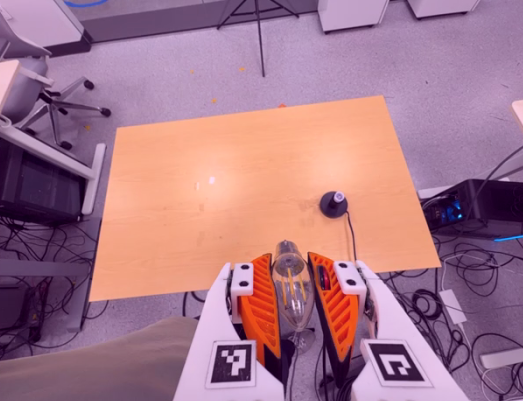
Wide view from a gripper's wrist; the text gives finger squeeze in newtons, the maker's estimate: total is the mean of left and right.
{"total": 19.3, "left": 20.2, "right": 18.4}